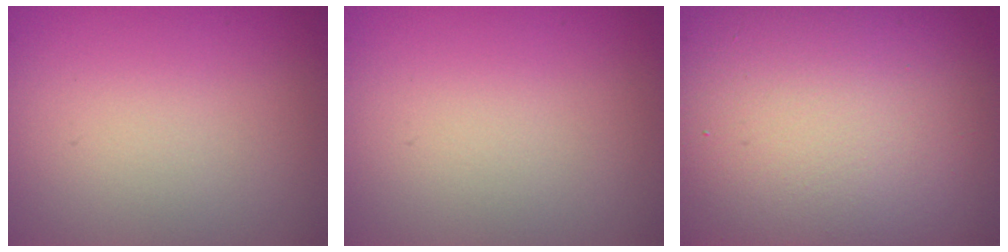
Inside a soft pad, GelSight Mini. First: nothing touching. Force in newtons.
{"total": 0.0}
{"total": 15.6, "press": 15.6, "slide": 1.5}